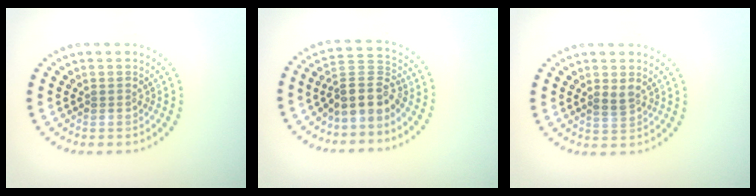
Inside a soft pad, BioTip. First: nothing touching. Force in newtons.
{"total": 3.7, "press": 3.1, "slide": 2.1}
{"total": 1.1, "press": 1.1, "slide": 0.4}